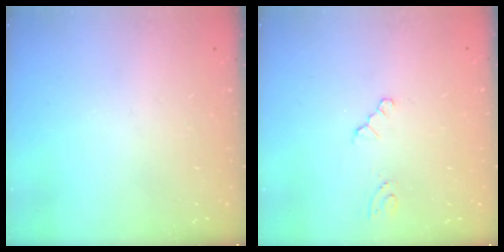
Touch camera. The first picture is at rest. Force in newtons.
{"total": 0.0}